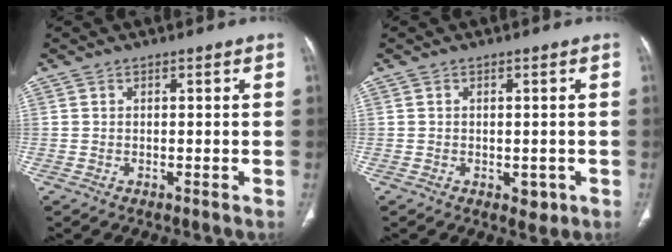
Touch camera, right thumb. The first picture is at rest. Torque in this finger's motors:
{"motor_torque": [0.38, -0.05, 0.09, -0.53, -0.01]}